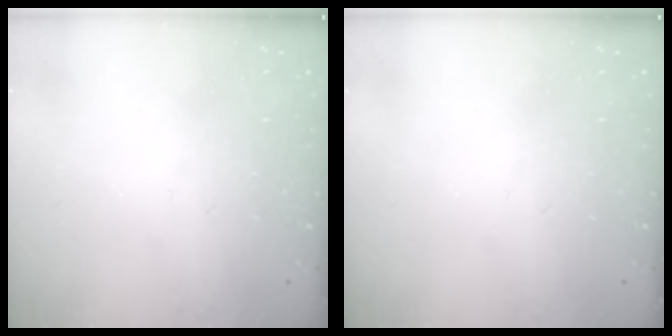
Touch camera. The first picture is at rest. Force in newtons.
{"total": 0.0}